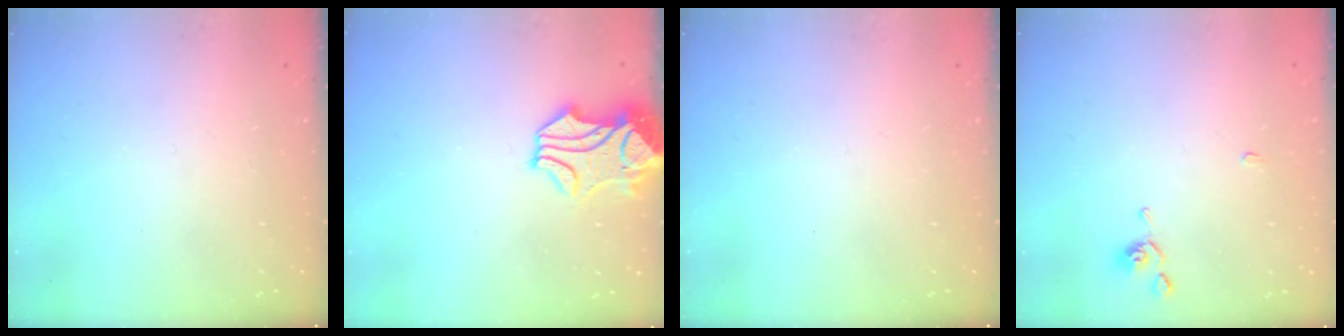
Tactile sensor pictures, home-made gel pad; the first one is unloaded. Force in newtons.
{"total": 1.9, "press": 1.4, "slide": 1.3}
{"total": 0.0}
{"total": 0.9, "press": 0.8, "slide": 0.4}